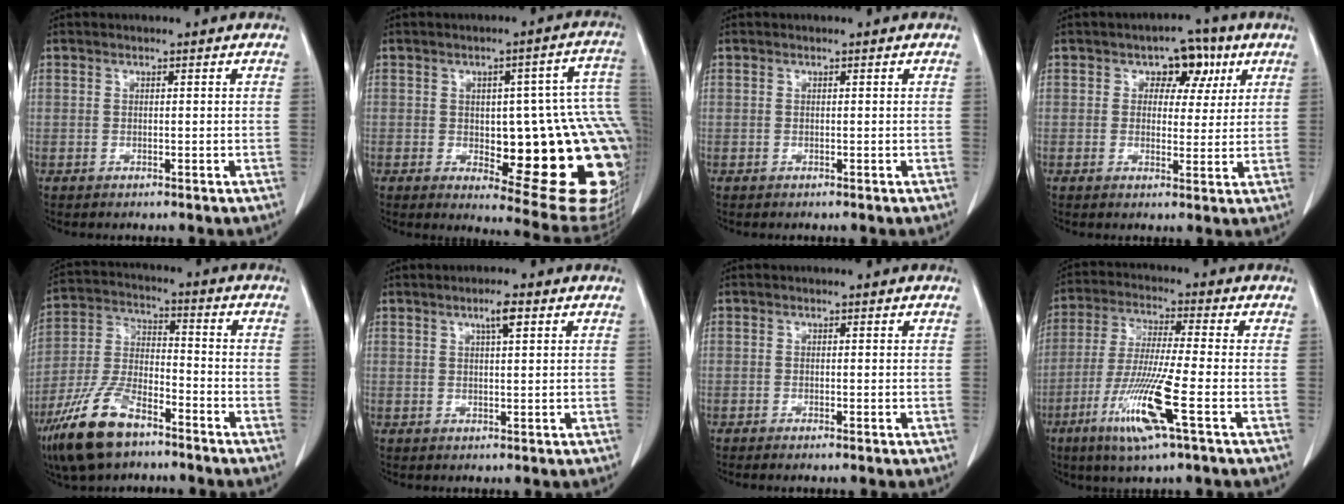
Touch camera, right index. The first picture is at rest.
{"total": 24.5, "force": [-3.3, 7.0, 23.3], "torque": [-0.195, 0.020, -0.018]}
{"total": 0.0}
{"total": 6.0, "force": [2.6, 4.0, 3.7], "torque": [-0.036, 0.015, 0.033]}
{"total": 12.9, "force": [-8.6, 4.9, 8.3], "torque": [-0.181, -0.010, -0.168]}
{"total": 3.0, "force": [1.6, 0.3, 2.5], "torque": [-0.045, 0.002, 0.026]}
{"total": 0.7, "force": [-0.3, 0.0, 0.6], "torque": [-0.011, 0.000, -0.004]}
{"total": 12.0, "force": [-5.0, -0.2, 10.9], "torque": [-0.225, -0.025, -0.098]}